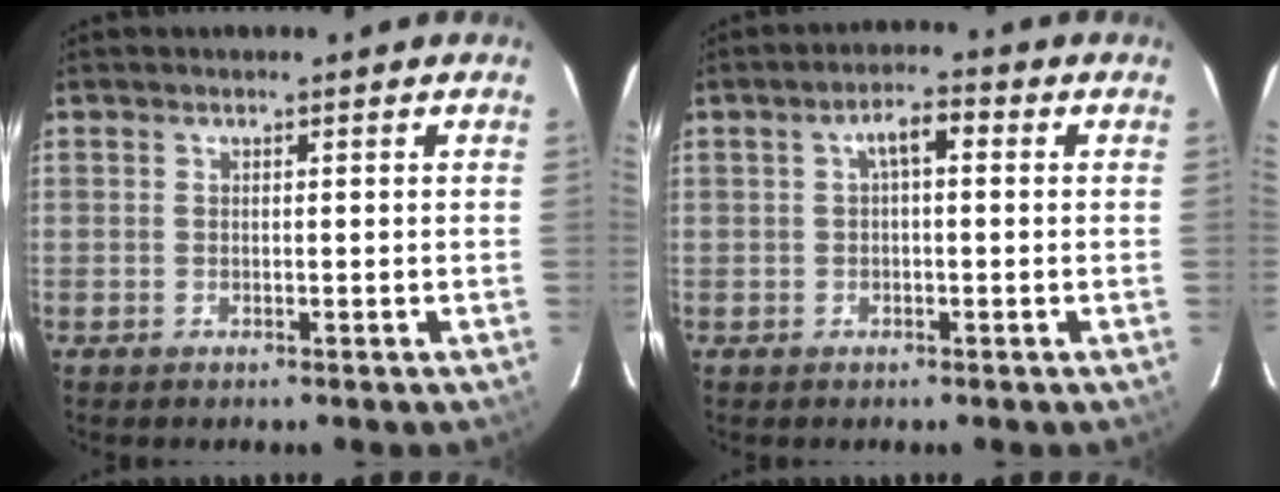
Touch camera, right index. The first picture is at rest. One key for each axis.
{"total": 3.8, "fx": 0.6, "fy": 1.4, "fz": 3.5, "tx": -0.062, "ty": 0.016, "tz": 0.010}